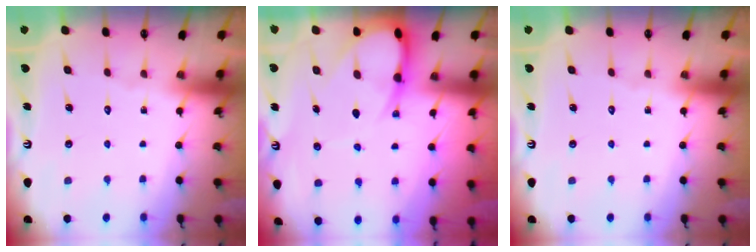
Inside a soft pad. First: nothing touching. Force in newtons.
{"total": 9.8, "press": 9.8, "slide": 1.1}
{"total": 0.0}